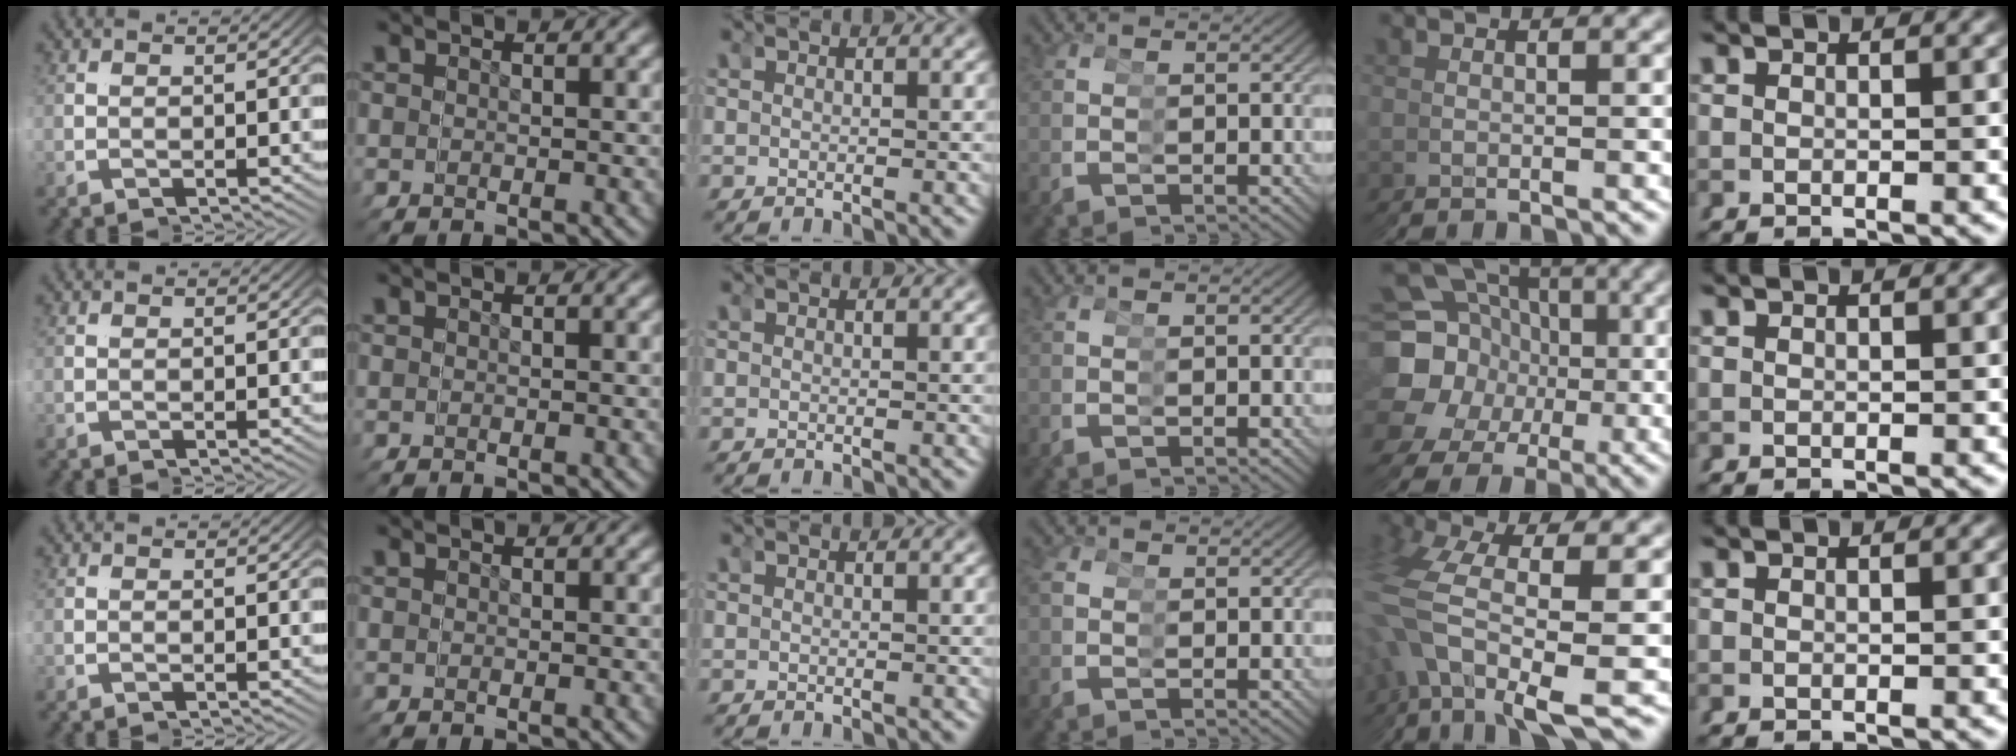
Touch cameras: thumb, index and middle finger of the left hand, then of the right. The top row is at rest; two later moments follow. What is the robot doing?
{"motion": "grasp_and_lifting", "object": "scissors"}